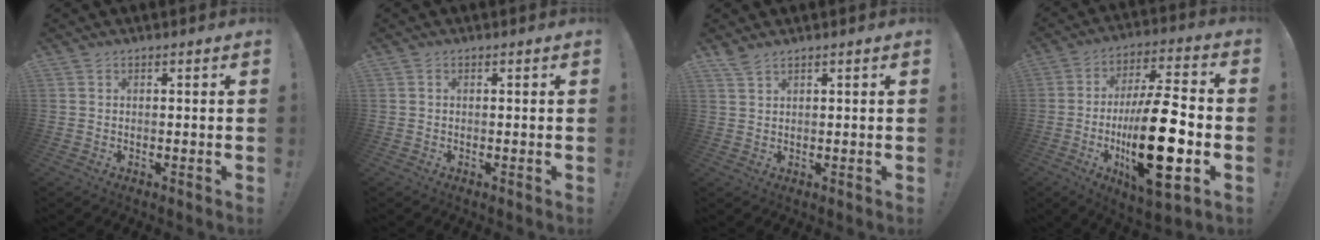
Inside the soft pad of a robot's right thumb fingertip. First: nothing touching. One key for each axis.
{"total": 0.0}
{"total": 2.4, "fx": 2.1, "fy": 0.4, "fz": 1.2, "tx": -0.020, "ty": -0.014, "tz": 0.038}
{"total": 25.0, "fx": -4.8, "fy": 8.0, "fz": 23.1, "tx": -0.400, "ty": 0.003, "tz": -0.077}